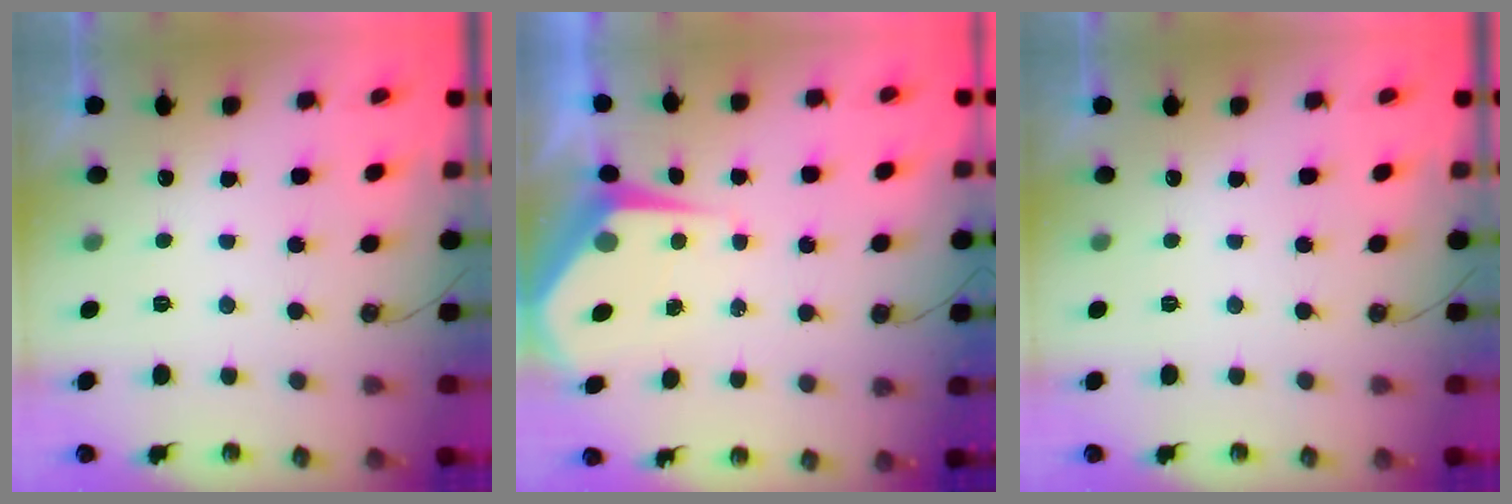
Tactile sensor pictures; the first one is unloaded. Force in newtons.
{"total": 6.1, "press": 6.0, "slide": 0.4}
{"total": 0.0}